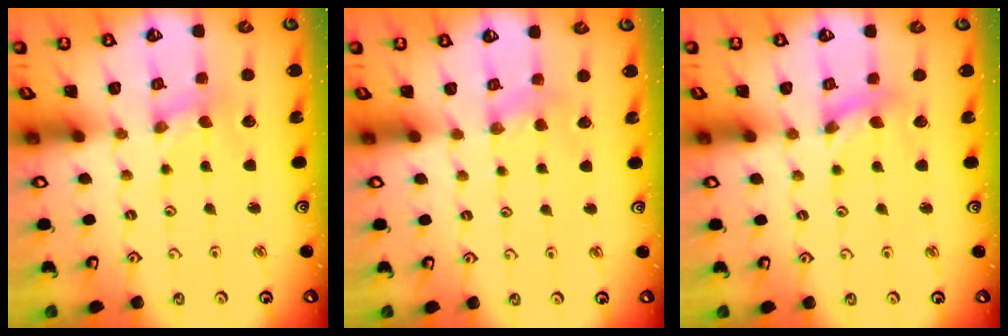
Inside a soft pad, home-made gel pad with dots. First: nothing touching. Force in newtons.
{"total": 3.6, "press": 3.6, "slide": 0.6}
{"total": 1.7, "press": 1.7, "slide": 0.2}